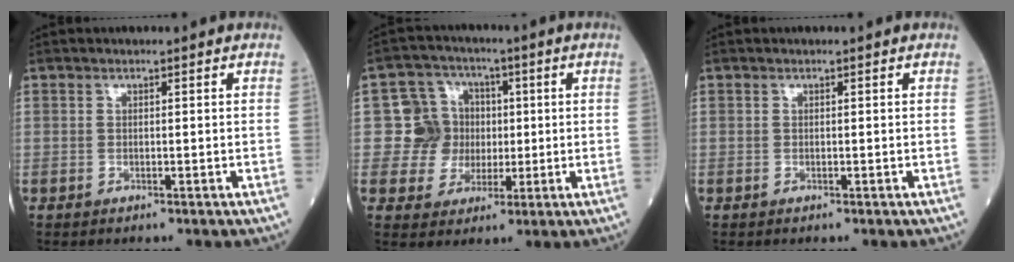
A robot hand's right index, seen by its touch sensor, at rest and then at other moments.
{"total": 7.6, "force": [0.4, 7.6, 0.5], "torque": [-0.001, 0.031, 0.008]}
{"total": 0.0}